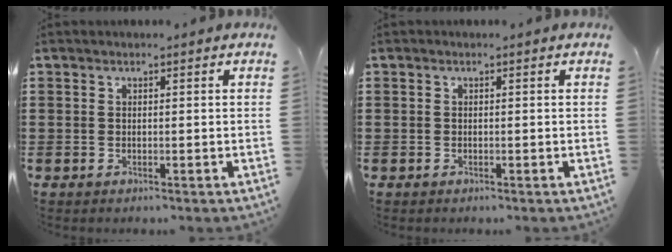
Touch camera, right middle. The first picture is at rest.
{"total": 0.0}